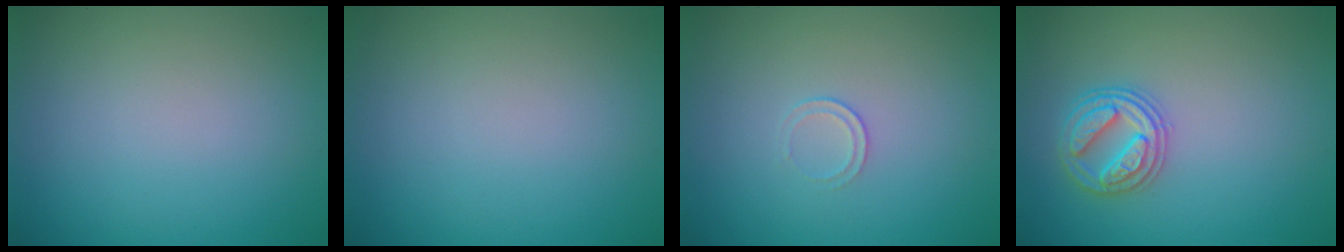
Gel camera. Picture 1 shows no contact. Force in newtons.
{"total": 0.0}
{"total": 0.7, "press": 0.3, "slide": 0.6}
{"total": 2.9, "press": 2.9, "slide": 0.4}